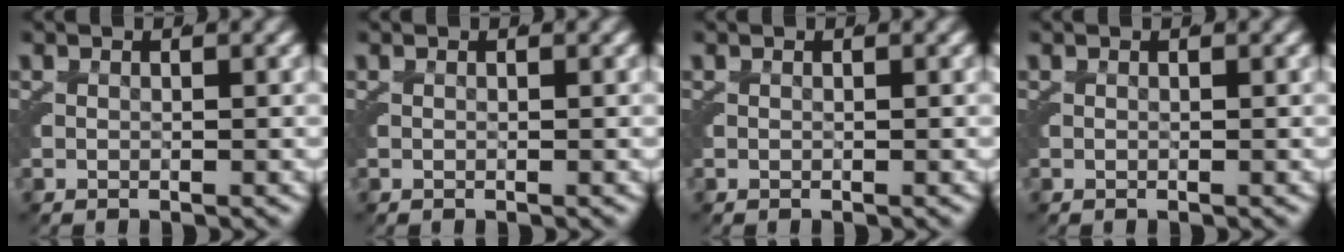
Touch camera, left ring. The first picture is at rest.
{"total": 0.0}
{"total": 0.0}
{"total": 0.0}